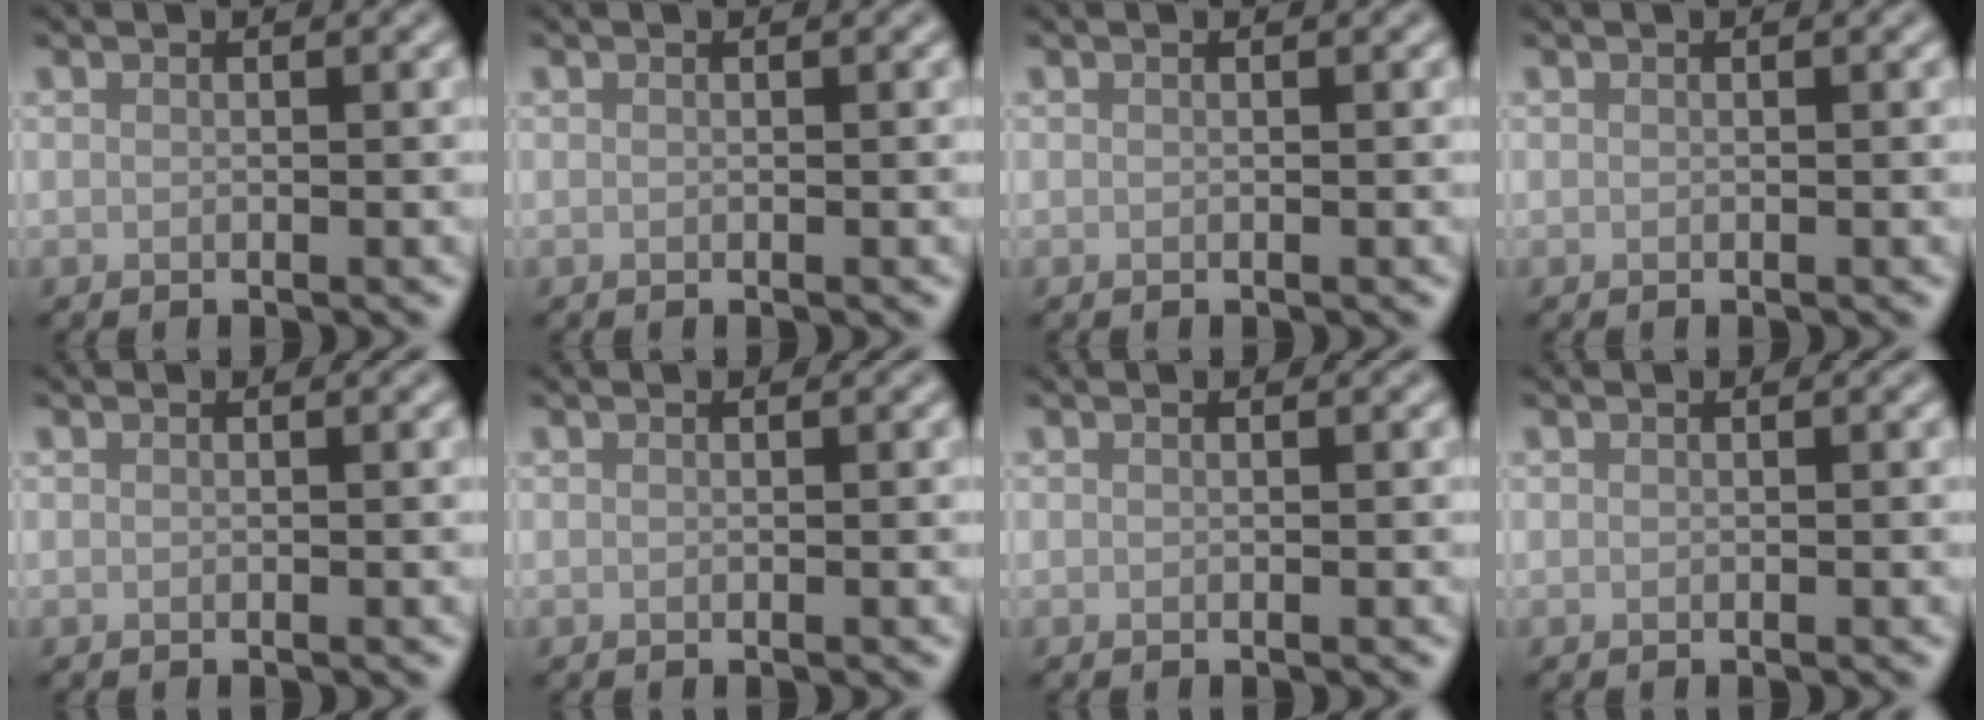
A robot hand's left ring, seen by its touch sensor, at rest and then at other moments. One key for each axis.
{"total": 0.0}
{"total": 0.0}
{"total": 0.0}
{"total": 0.0}
{"total": 0.0}
{"total": 0.0}
{"total": 0.0}